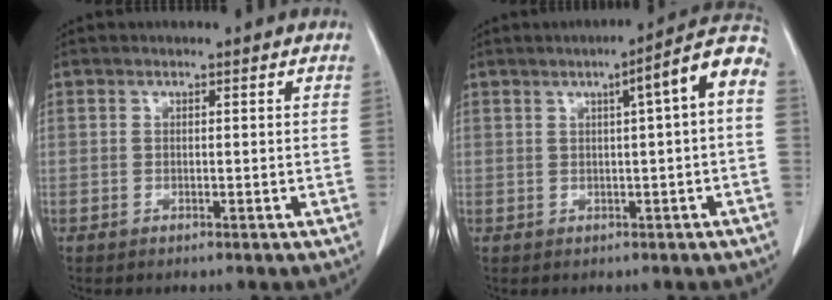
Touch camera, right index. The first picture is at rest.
{"total": 8.1, "force": [1.4, 0.2, 8.0], "torque": [-0.102, 0.022, 0.012]}